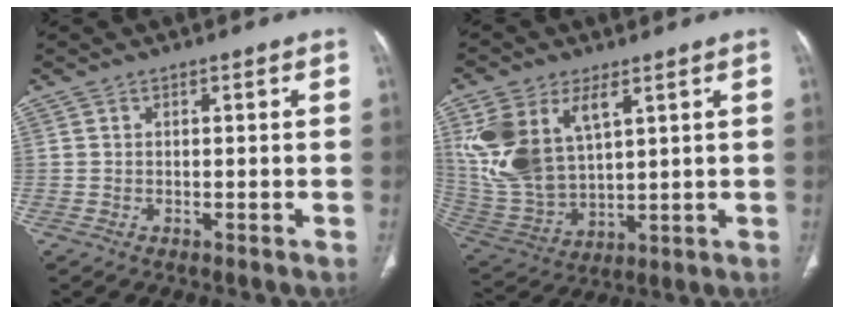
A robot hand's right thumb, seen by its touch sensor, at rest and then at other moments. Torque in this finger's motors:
{"motor_torque": [0.32, 3.82, 1.26, 1.51, 0.22]}